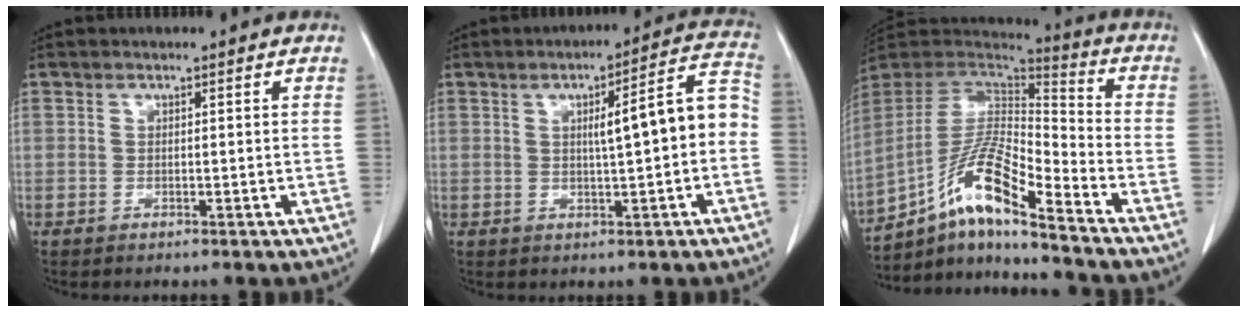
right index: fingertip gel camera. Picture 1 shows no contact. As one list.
[{"total": 8.9, "force": [-0.3, 1.1, 8.8], "torque": [-0.115, 0.030, -0.005]}, {"total": 15.5, "force": [-9.9, 1.7, 11.9], "torque": [-0.231, 0.009, -0.177]}]